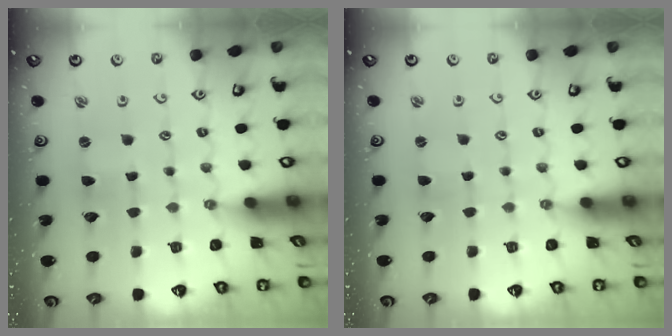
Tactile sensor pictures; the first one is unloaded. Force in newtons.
{"total": 0.5, "press": 0.5, "slide": 0.1}